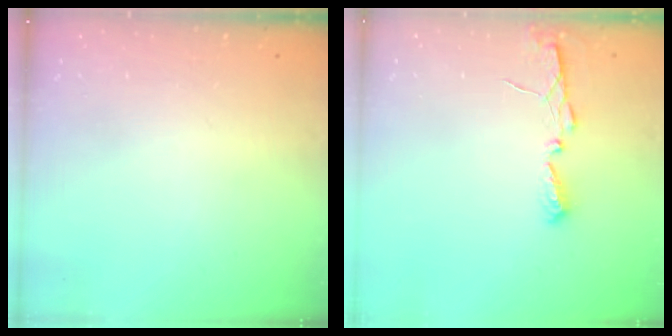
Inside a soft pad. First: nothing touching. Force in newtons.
{"total": 4.9, "press": 4.9, "slide": 0.3}